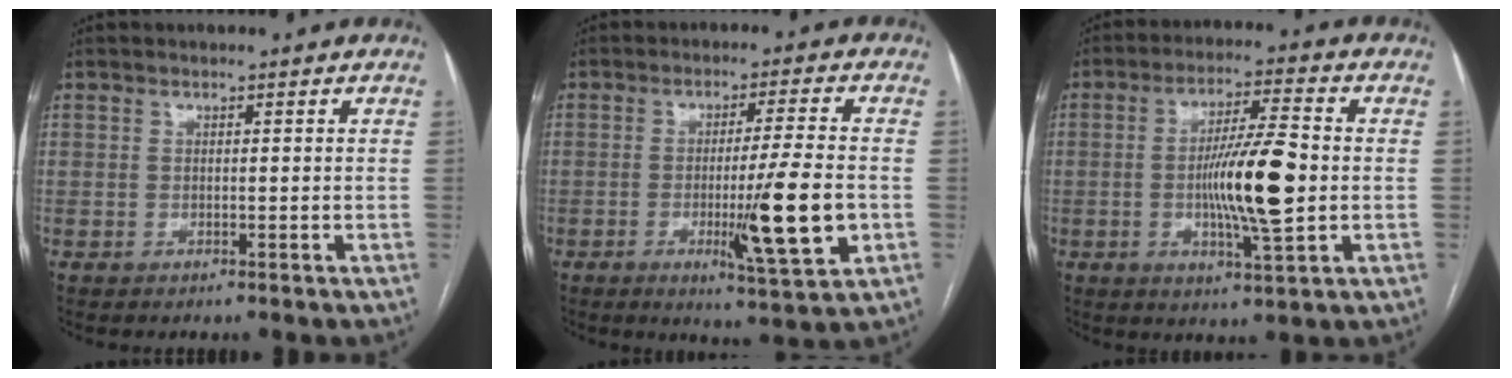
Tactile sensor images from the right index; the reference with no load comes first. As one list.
[{"total": 11.8, "force": [-2.7, -0.2, 11.5], "torque": [-0.178, -0.026, -0.045]}, {"total": 12.0, "force": [-1.1, 1.2, 11.9], "torque": [-0.209, -0.003, -0.021]}]